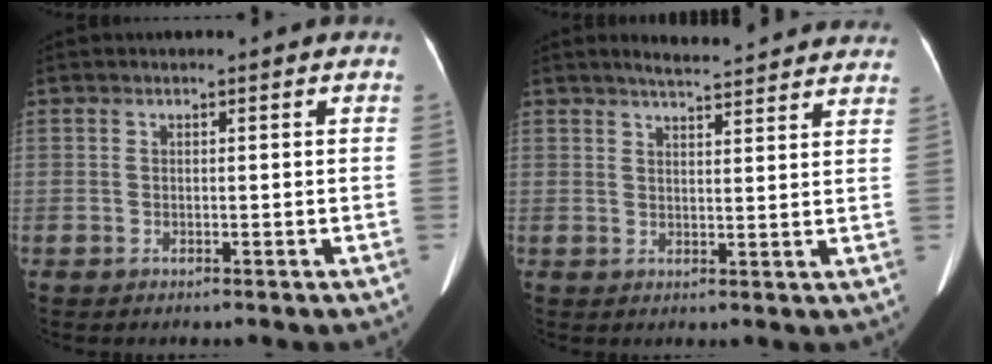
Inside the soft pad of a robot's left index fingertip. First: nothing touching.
{"total": 12.9, "force": [12.0, 1.6, 4.5], "torque": [-0.053, 0.013, 0.138]}